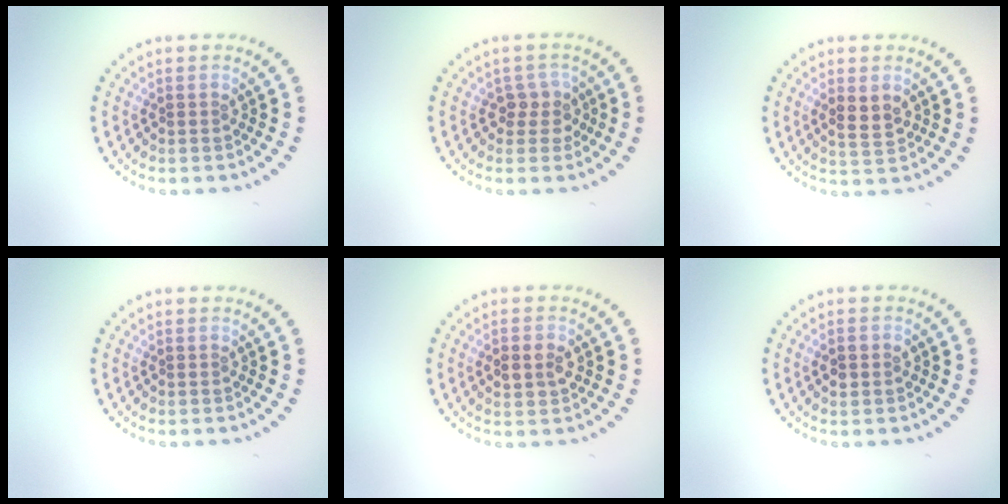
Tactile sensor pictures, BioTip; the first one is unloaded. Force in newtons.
{"total": 2.1, "press": 1.7, "slide": 1.2}
{"total": 2.4, "press": 2.4, "slide": 0.6}
{"total": 0.0}
{"total": 2.3, "press": 2.3, "slide": 0.2}
{"total": 1.8, "press": 1.8, "slide": 0.2}